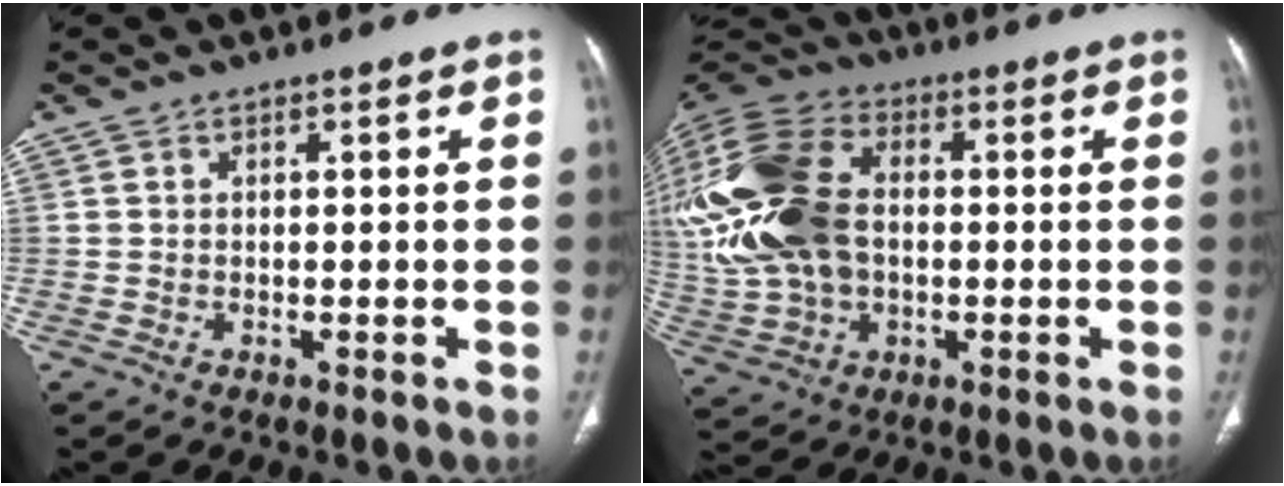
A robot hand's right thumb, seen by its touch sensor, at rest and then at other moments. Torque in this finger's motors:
{"motor_torque": [2.16, 2.20, 1.32, 0.56, 0.32]}